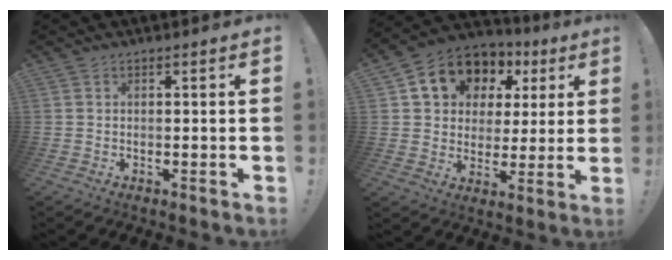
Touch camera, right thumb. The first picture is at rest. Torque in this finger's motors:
{"motor_torque": [1.42, 1.64, 0.44, -0.22, 0.16]}